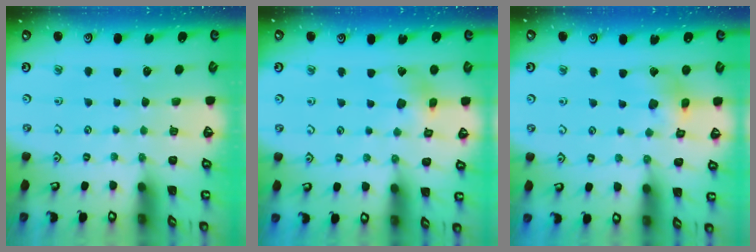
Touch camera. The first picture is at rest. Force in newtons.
{"total": 7.2, "press": 7.2, "slide": 0.9}
{"total": 10.5, "press": 10.4, "slide": 1.4}